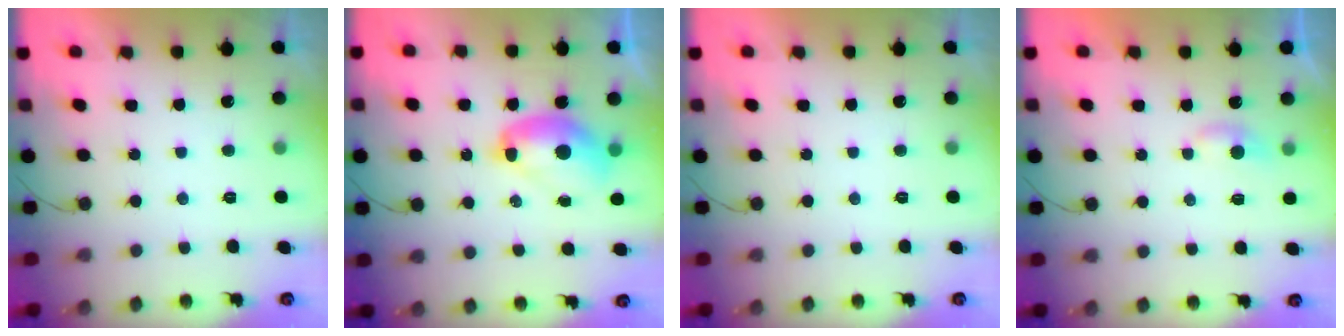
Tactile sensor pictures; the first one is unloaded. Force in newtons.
{"total": 10.3, "press": 10.3, "slide": 0.4}
{"total": 0.0}
{"total": 3.5, "press": 3.5, "slide": 0.3}